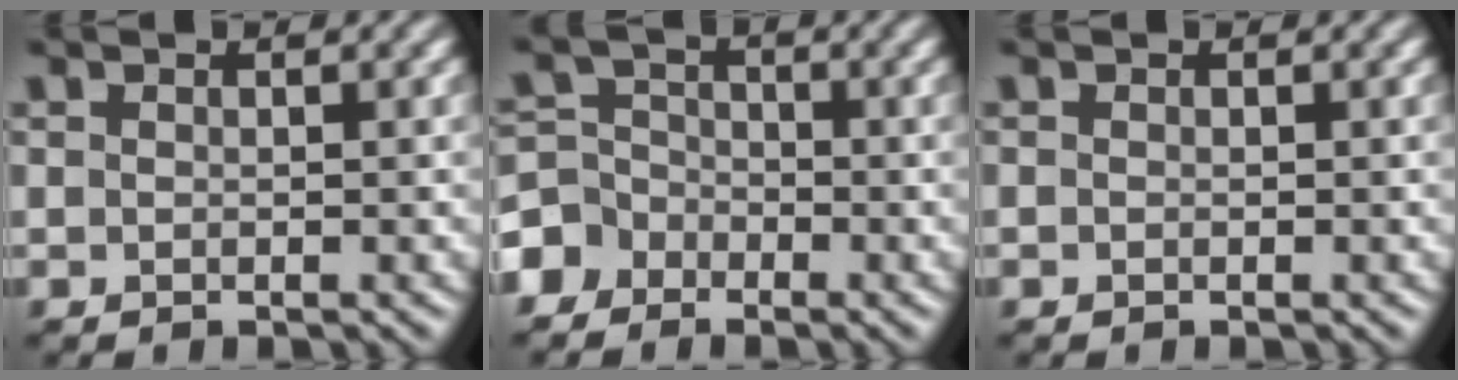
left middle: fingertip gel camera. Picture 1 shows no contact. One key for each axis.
{"total": 4.2, "fx": -2.7, "fy": 3.1, "fz": 0.7, "tx": 0.005, "ty": 0.010, "tz": -0.067}
{"total": 0.0}